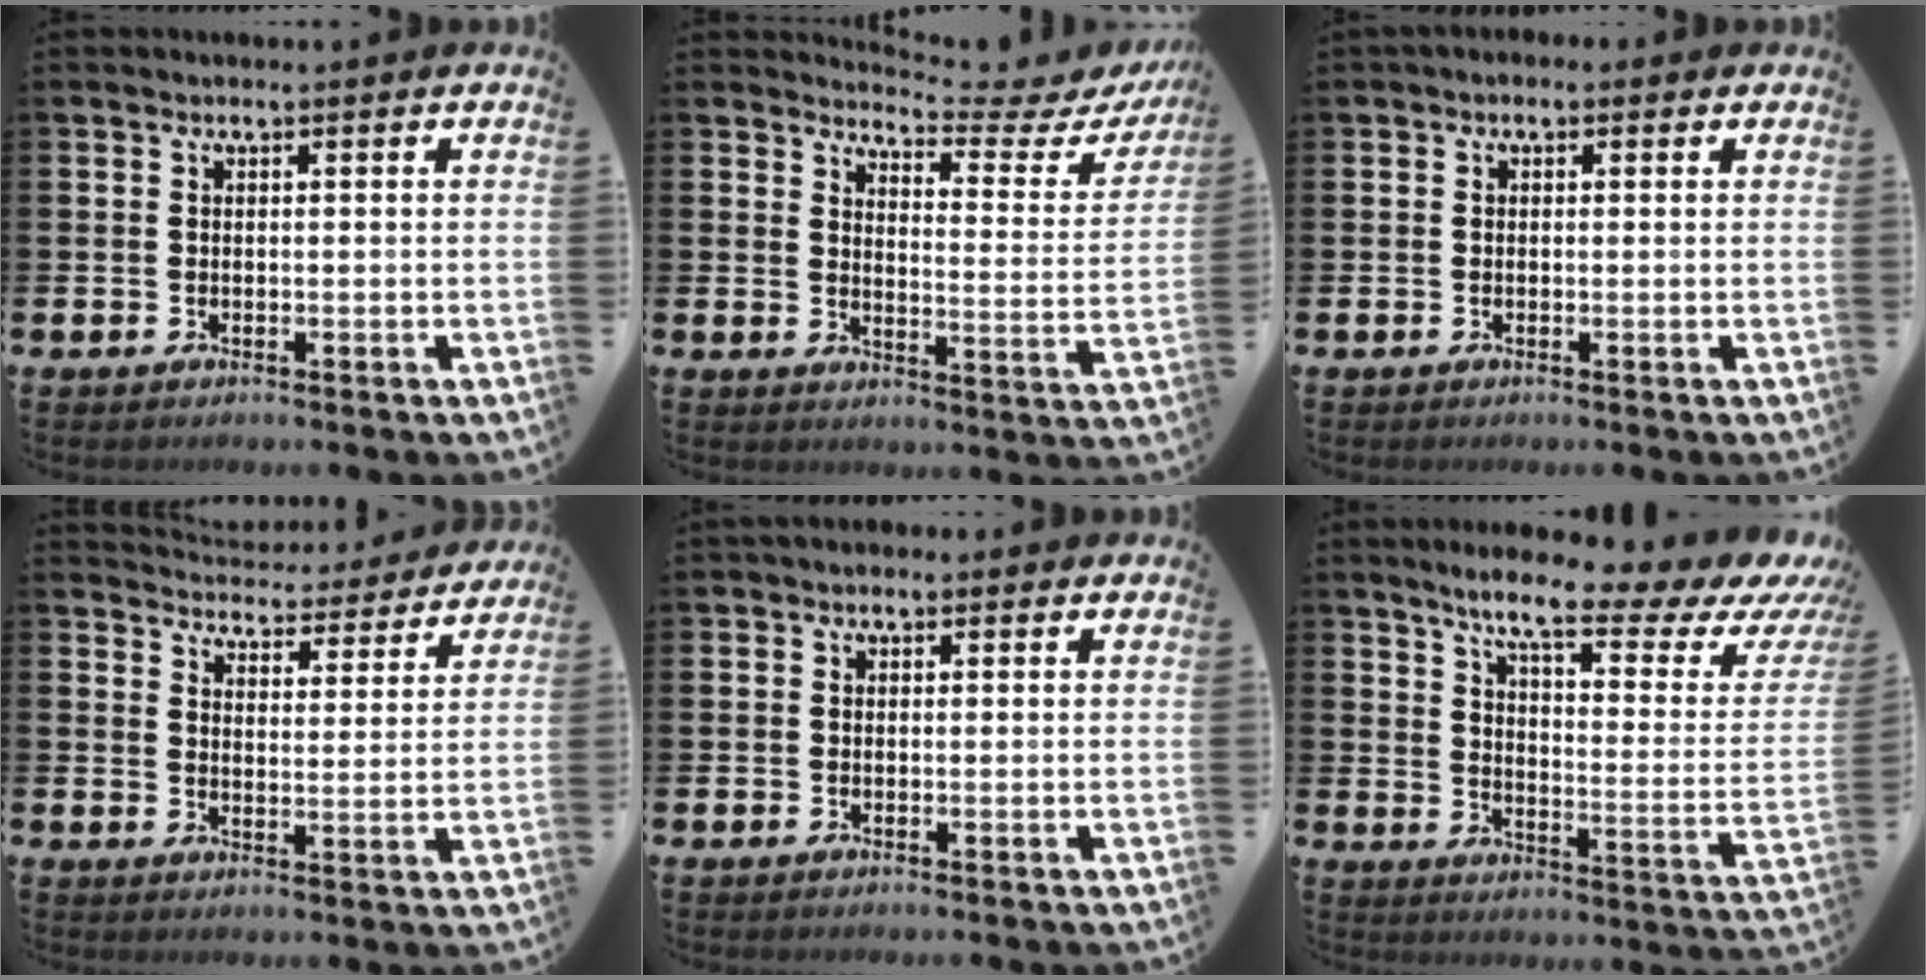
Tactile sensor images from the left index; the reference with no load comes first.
{"total": 4.8, "force": [4.6, 0.4, 1.5], "torque": [-0.036, -0.044, 0.070]}
{"total": 0.7, "force": [0.2, 0.7, 0.3], "torque": [-0.002, 0.006, 0.001]}
{"total": 4.7, "force": [4.7, 0.5, 0.0], "torque": [-0.017, -0.044, 0.078]}
{"total": 1.0, "force": [0.6, 0.7, 0.3], "torque": [0.004, 0.004, 0.007]}
{"total": 9.1, "force": [6.8, 1.9, 5.7], "torque": [-0.100, -0.054, 0.100]}